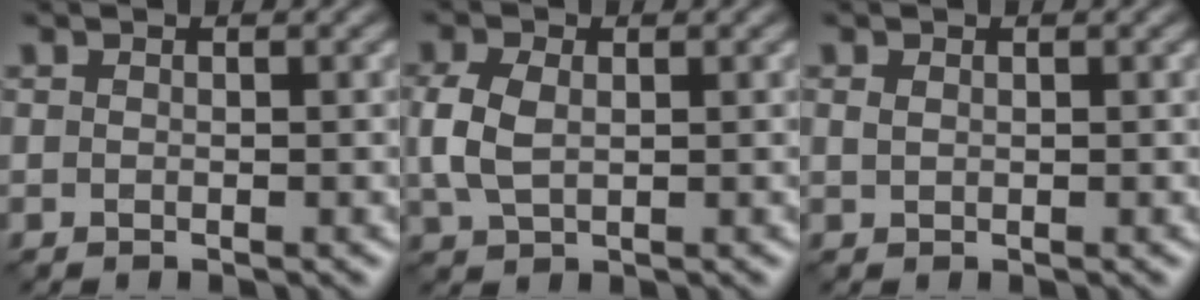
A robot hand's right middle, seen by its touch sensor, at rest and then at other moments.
{"total": 3.4, "force": [0.4, 2.3, 2.5], "torque": [-0.069, 0.002, 0.010]}
{"total": 0.6, "force": [0.3, 0.4, 0.3], "torque": [-0.008, 0.001, 0.008]}